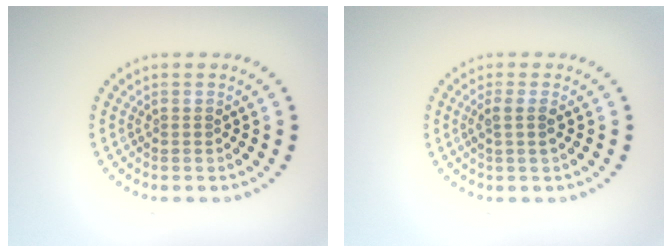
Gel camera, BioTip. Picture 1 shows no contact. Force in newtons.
{"total": 1.5, "press": 1.2, "slide": 0.9}